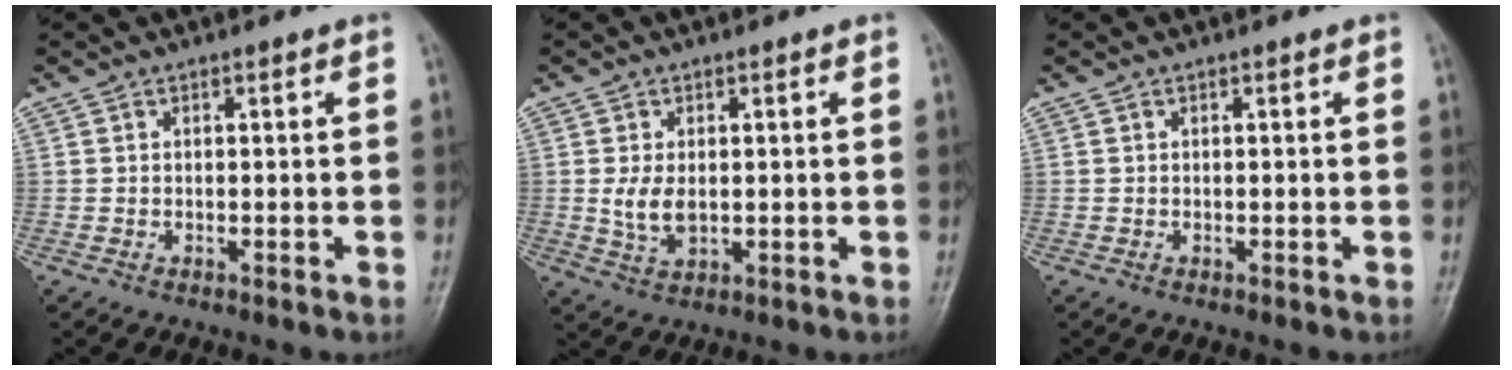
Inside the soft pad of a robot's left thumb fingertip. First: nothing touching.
{"total": 4.7, "force": [0.2, 2.9, 3.8], "torque": [-0.073, -0.008, 0.009]}
{"total": 0.0}